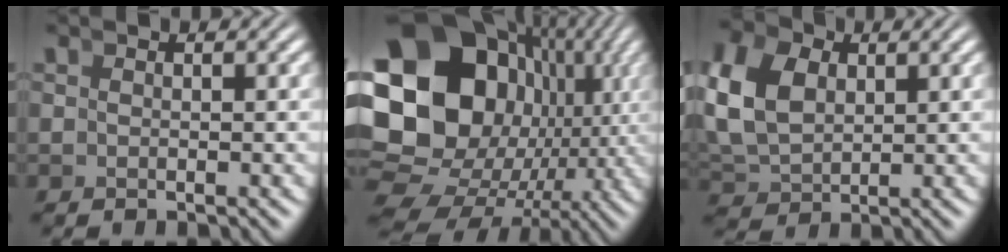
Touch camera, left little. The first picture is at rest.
{"total": 24.0, "force": [-0.6, 17.7, 16.1], "torque": [-0.305, -0.066, 0.007]}
{"total": 7.0, "force": [1.1, 5.5, 4.2], "torque": [-0.110, -0.013, 0.033]}